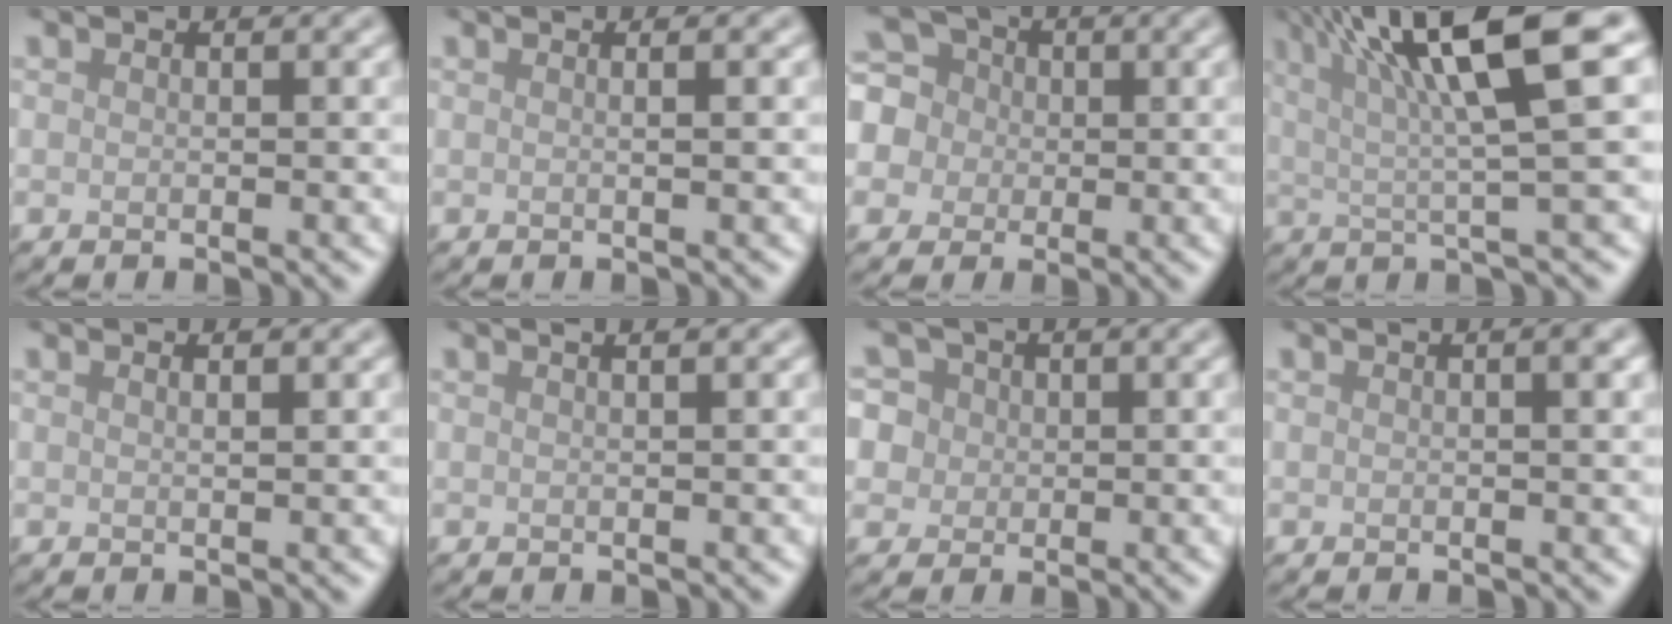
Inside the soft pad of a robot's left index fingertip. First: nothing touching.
{"total": 1.8, "force": [0.2, 0.7, 1.6], "torque": [-0.016, 0.006, -0.011]}
{"total": 8.8, "force": [1.7, 7.8, 3.6], "torque": [-0.082, 0.039, -0.005]}
{"total": 10.9, "force": [4.0, 1.9, 10.0], "torque": [-0.139, 0.022, 0.062]}
{"total": 1.1, "force": [0.5, 0.4, 0.9], "torque": [-0.006, 0.001, 0.002]}
{"total": 2.8, "force": [1.4, 1.4, 2.0], "torque": [-0.003, 0.009, -0.014]}
{"total": 8.1, "force": [3.3, 6.6, 3.3], "torque": [-0.063, 0.035, 0.024]}
{"total": 2.2, "force": [0.6, 0.7, 2.0], "torque": [-0.019, 0.006, 0.004]}